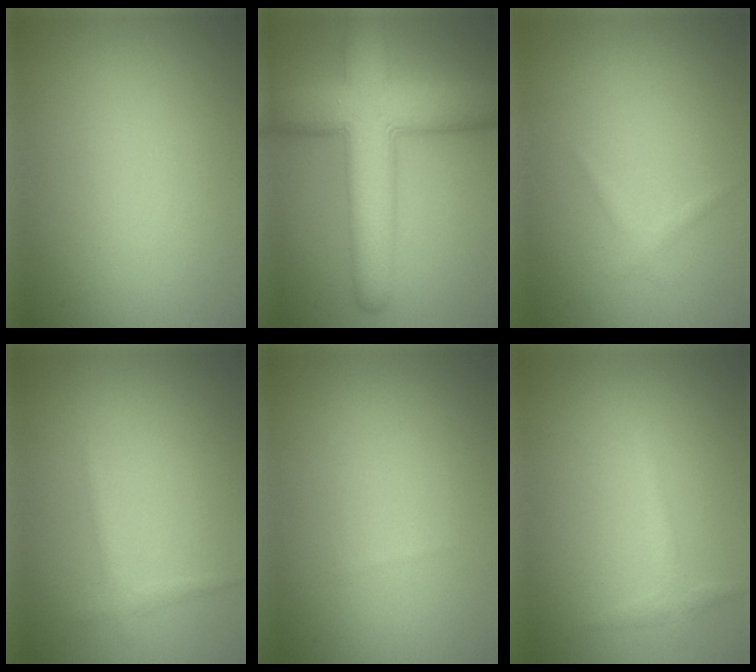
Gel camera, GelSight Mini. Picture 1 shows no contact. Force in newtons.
{"total": 11.3, "press": 11.3, "slide": 0.3}
{"total": 0.8, "press": 0.8, "slide": 0.1}
{"total": 1.1, "press": 1.1, "slide": 0.1}
{"total": 0.0}
{"total": 1.5, "press": 1.5, "slide": 0.1}